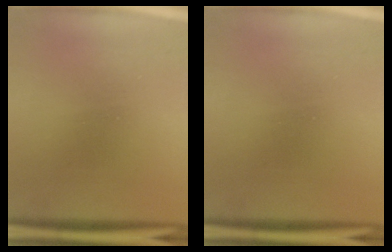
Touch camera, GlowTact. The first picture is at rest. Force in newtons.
{"total": 0.0}